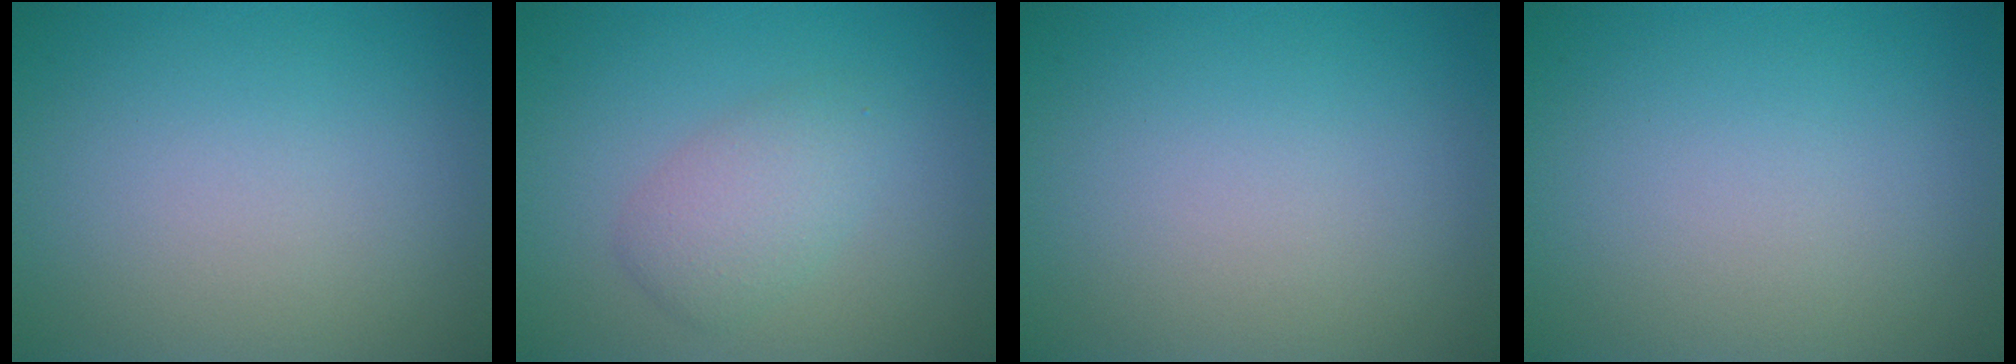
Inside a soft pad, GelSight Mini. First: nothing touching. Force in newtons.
{"total": 2.7, "press": 2.7, "slide": 0.1}
{"total": 0.0}
{"total": 0.0}